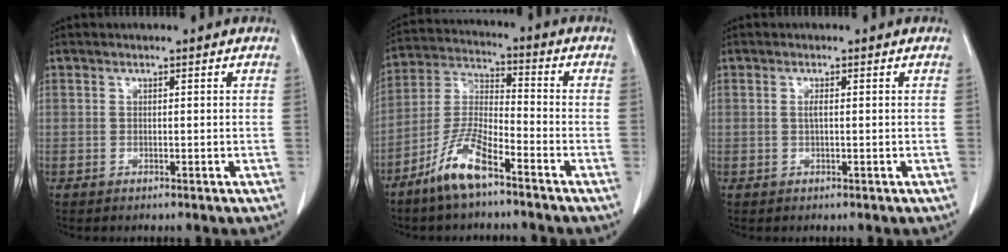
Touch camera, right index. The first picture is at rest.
{"total": 9.6, "force": [-6.3, 1.8, 7.0], "torque": [-0.155, -0.011, -0.129]}
{"total": 0.9, "force": [0.1, 0.1, 0.9], "torque": [-0.021, 0.000, 0.002]}